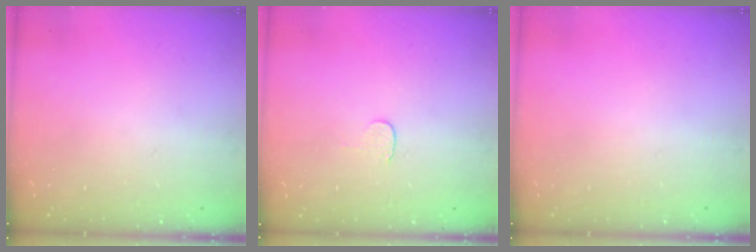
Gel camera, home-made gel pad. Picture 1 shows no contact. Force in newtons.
{"total": 3.8, "press": 3.8, "slide": 0.4}
{"total": 0.0}